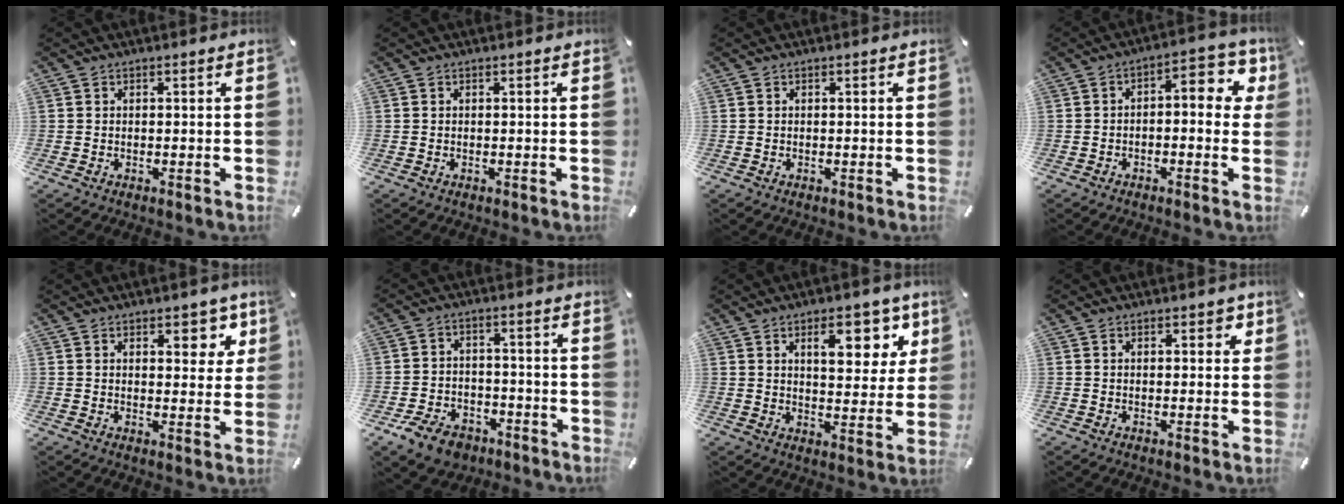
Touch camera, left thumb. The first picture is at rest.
{"total": 0.0}
{"total": 0.0}
{"total": 8.0, "force": [0.6, 3.9, 7.0], "torque": [-0.091, -0.017, 0.002]}
{"total": 6.7, "force": [3.8, 3.8, 4.0], "torque": [-0.033, -0.020, 0.059]}
{"total": 7.6, "force": [-4.9, 4.9, 3.2], "torque": [-0.068, 0.028, -0.090]}
{"total": 12.5, "force": [6.2, 6.1, 9.0], "torque": [-0.108, -0.021, 0.099]}
{"total": 2.5, "force": [1.2, 1.3, 1.8], "torque": [-0.022, 0.000, 0.016]}